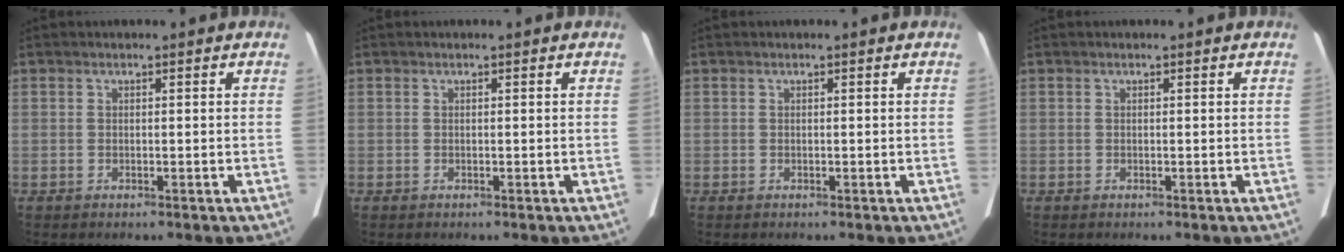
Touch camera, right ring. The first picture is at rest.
{"total": 0.0}
{"total": 0.0}
{"total": 0.0}